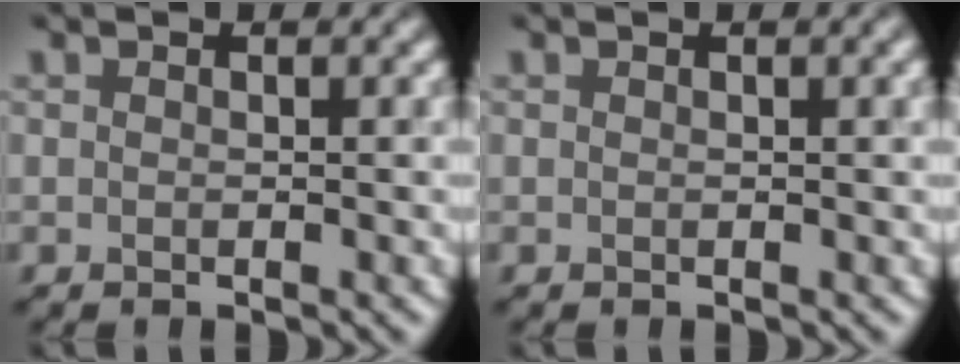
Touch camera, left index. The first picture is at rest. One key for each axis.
{"total": 1.6, "fx": 0.6, "fy": 0.6, "fz": 1.4, "tx": -0.017, "ty": 0.002, "tz": 0.005}